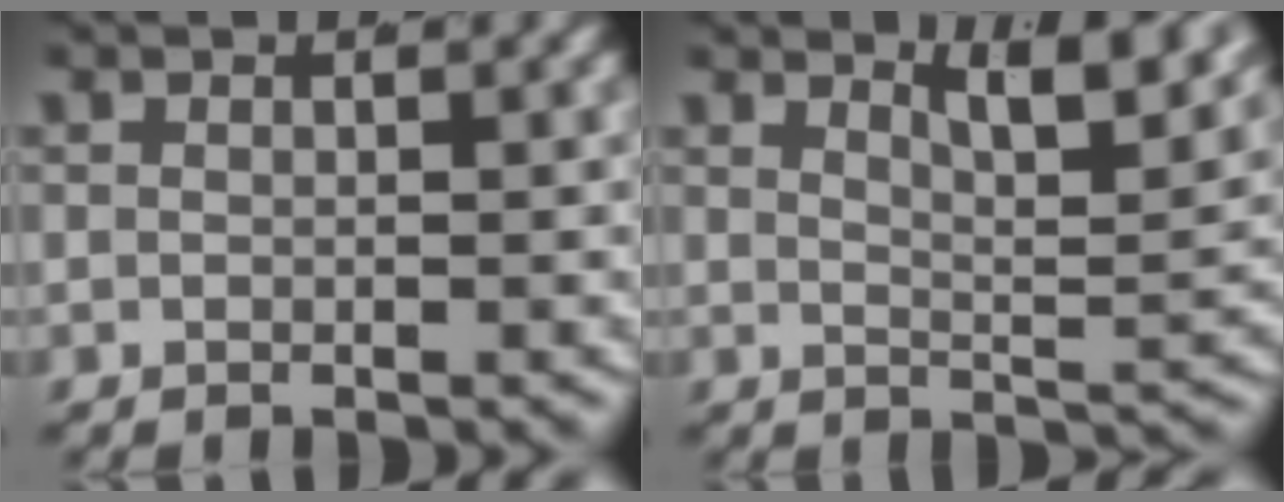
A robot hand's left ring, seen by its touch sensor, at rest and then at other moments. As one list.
[{"total": 5.5, "force": [3.8, 0.7, 3.9], "torque": [-0.051, -0.012, 0.062]}]